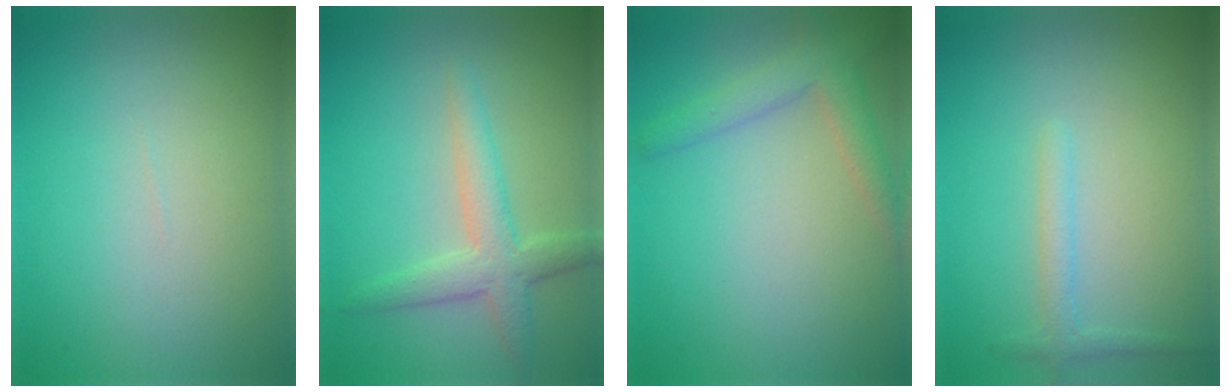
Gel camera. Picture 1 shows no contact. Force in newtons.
{"total": 3.6, "press": 3.6, "slide": 0.3}
{"total": 2.9, "press": 2.9, "slide": 0.2}
{"total": 1.4, "press": 1.4, "slide": 0.1}